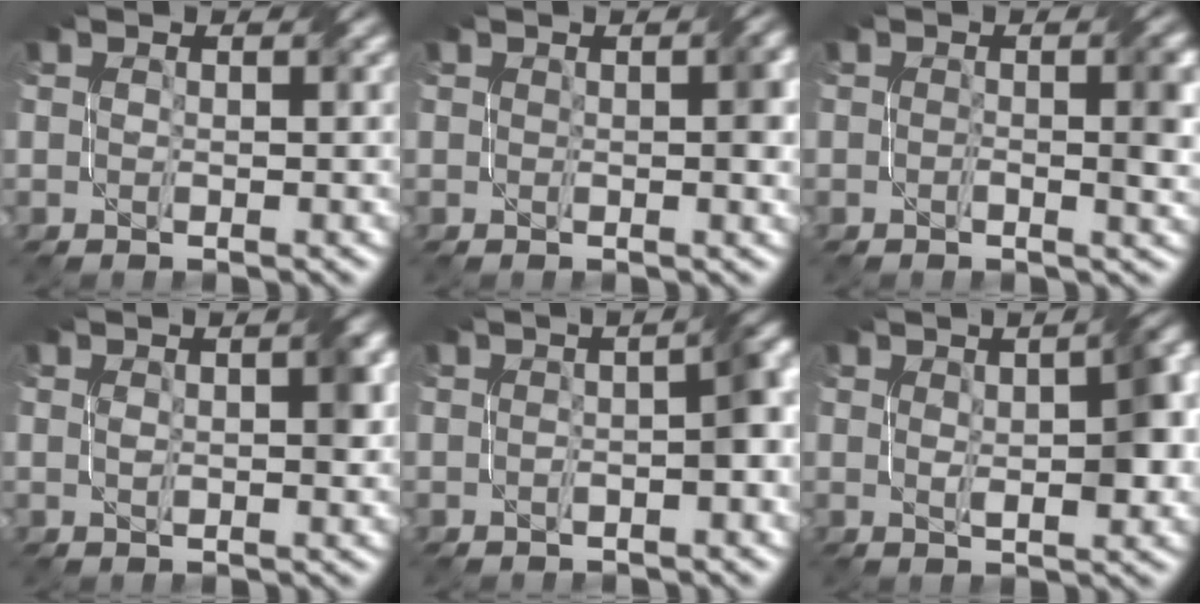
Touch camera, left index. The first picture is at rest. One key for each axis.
{"total": 2.0, "fx": 0.2, "fy": 0.6, "fz": 1.9, "tx": -0.023, "ty": 0.003, "tz": 0.005}
{"total": 3.1, "fx": 0.0, "fy": 0.7, "fz": 3.1, "tx": -0.044, "ty": 0.000, "tz": -0.002}
{"total": 2.6, "fx": 0.5, "fy": 0.8, "fz": 2.4, "tx": -0.039, "ty": 0.008, "tz": 0.011}
{"total": 4.0, "fx": -0.2, "fy": 0.9, "fz": 3.9, "tx": -0.049, "ty": 0.016, "tz": -0.004}
{"total": 6.5, "fx": 1.0, "fy": 2.1, "fz": 6.0, "tx": -0.077, "ty": 0.013, "tz": 0.017}